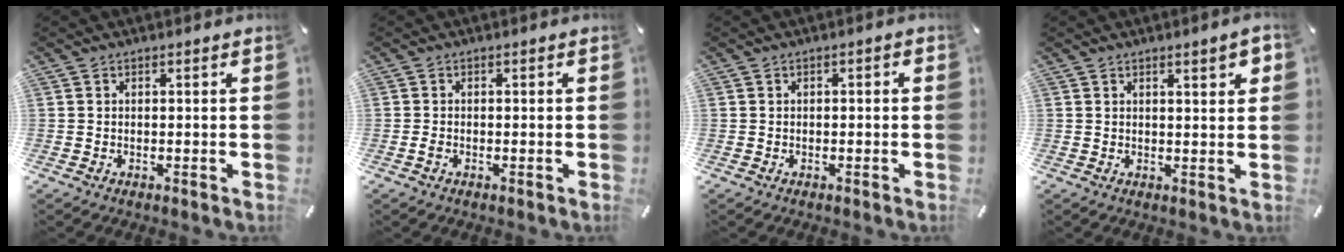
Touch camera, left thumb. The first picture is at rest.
{"total": 1.0, "force": [-0.5, 0.6, 0.6], "torque": [-0.010, 0.000, -0.011]}
{"total": 0.7, "force": [-0.4, 0.3, 0.5], "torque": [-0.010, 0.001, -0.008]}
{"total": 3.4, "force": [1.9, 0.8, 2.7], "torque": [-0.047, -0.005, 0.030]}